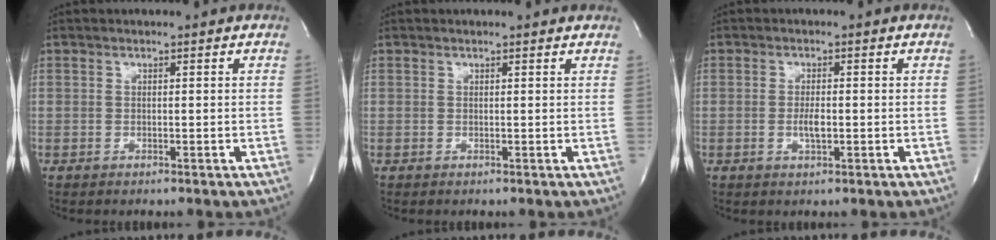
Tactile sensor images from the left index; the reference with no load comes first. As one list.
[{"total": 1.6, "force": [1.5, 0.0, 0.6], "torque": [-0.016, 0.007, 0.011]}, {"total": 2.4, "force": [-0.6, 0.6, 2.3], "torque": [-0.047, -0.003, -0.008]}]